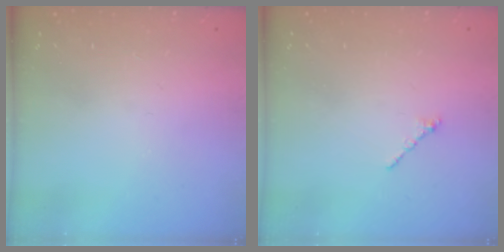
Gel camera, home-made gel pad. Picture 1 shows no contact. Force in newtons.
{"total": 1.2, "press": 1.1, "slide": 0.5}